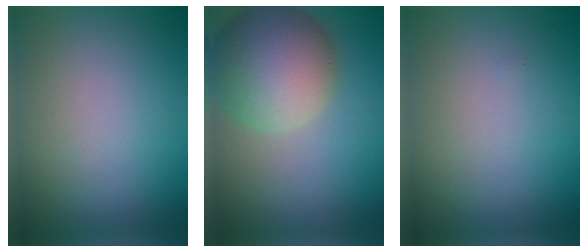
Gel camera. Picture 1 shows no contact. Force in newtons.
{"total": 9.9, "press": 9.9, "slide": 0.4}
{"total": 0.0}